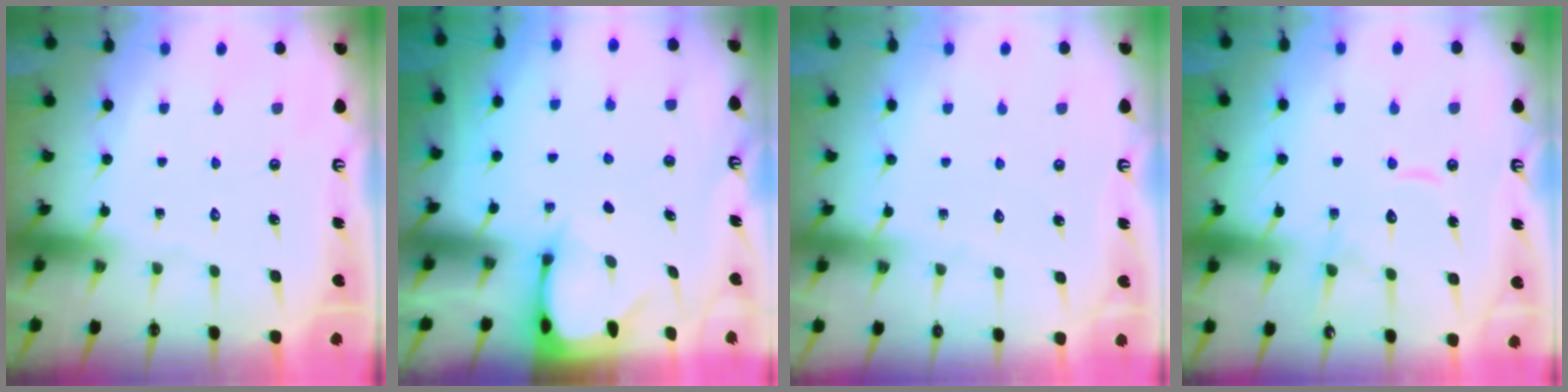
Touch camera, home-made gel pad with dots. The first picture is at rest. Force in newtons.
{"total": 2.5, "press": 2.5, "slide": 0.5}
{"total": 2.0, "press": 2.0, "slide": 0.3}
{"total": 11.9, "press": 11.8, "slide": 1.1}